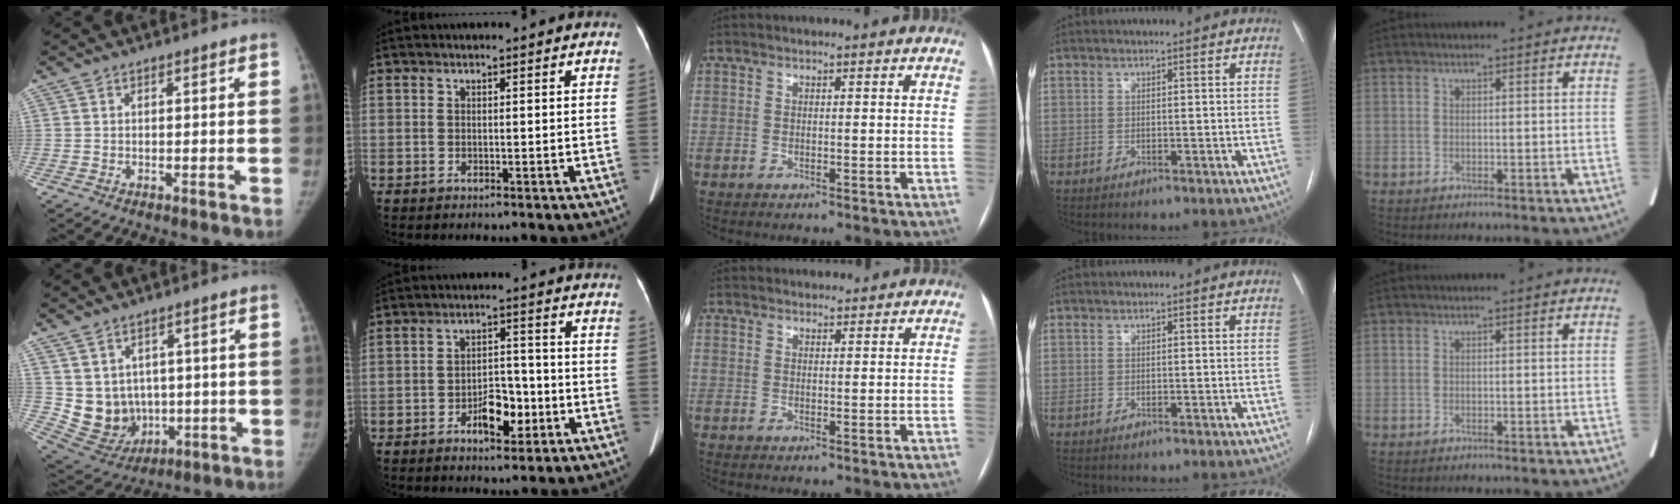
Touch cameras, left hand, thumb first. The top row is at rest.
{"thumb": {"total": 10.3, "force": [0.7, 9.0, 4.8], "torque": [-0.052, -0.006, 0.048]}, "index": {"total": 5.9, "force": [-2.7, 2.9, 4.4], "torque": [-0.074, 0.012, -0.041]}, "middle": {"total": 3.4, "force": [3.2, 1.1, 0.3], "torque": [-0.002, 0.020, 0.044]}}